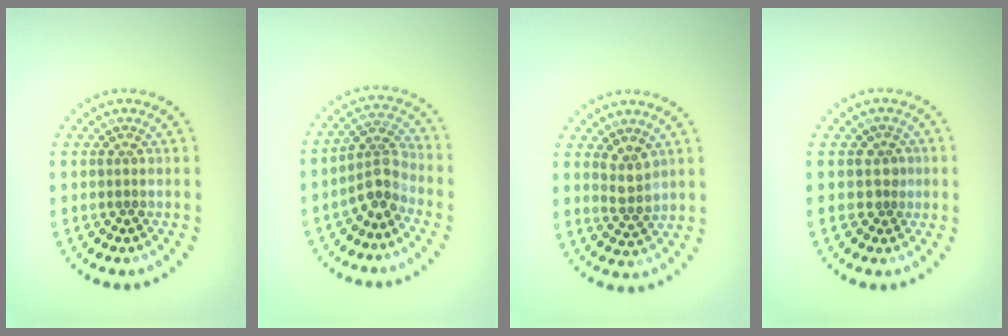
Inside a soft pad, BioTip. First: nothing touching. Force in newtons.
{"total": 2.9, "press": 2.3, "slide": 1.8}
{"total": 2.0, "press": 1.8, "slide": 1.0}
{"total": 1.5, "press": 1.1, "slide": 0.9}